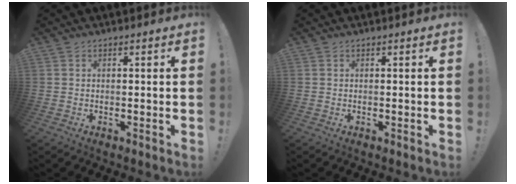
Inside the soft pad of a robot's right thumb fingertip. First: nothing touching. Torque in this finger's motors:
{"motor_torque": [0.00, 0.00, 0.00, 0.00, 0.00]}